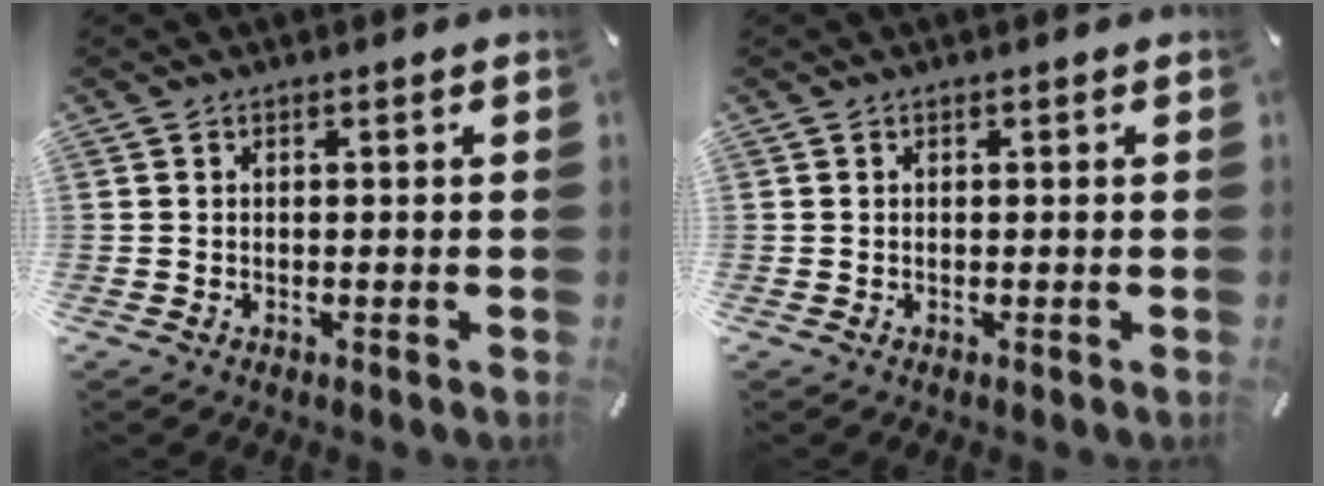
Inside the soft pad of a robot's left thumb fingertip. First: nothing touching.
{"total": 0.0}